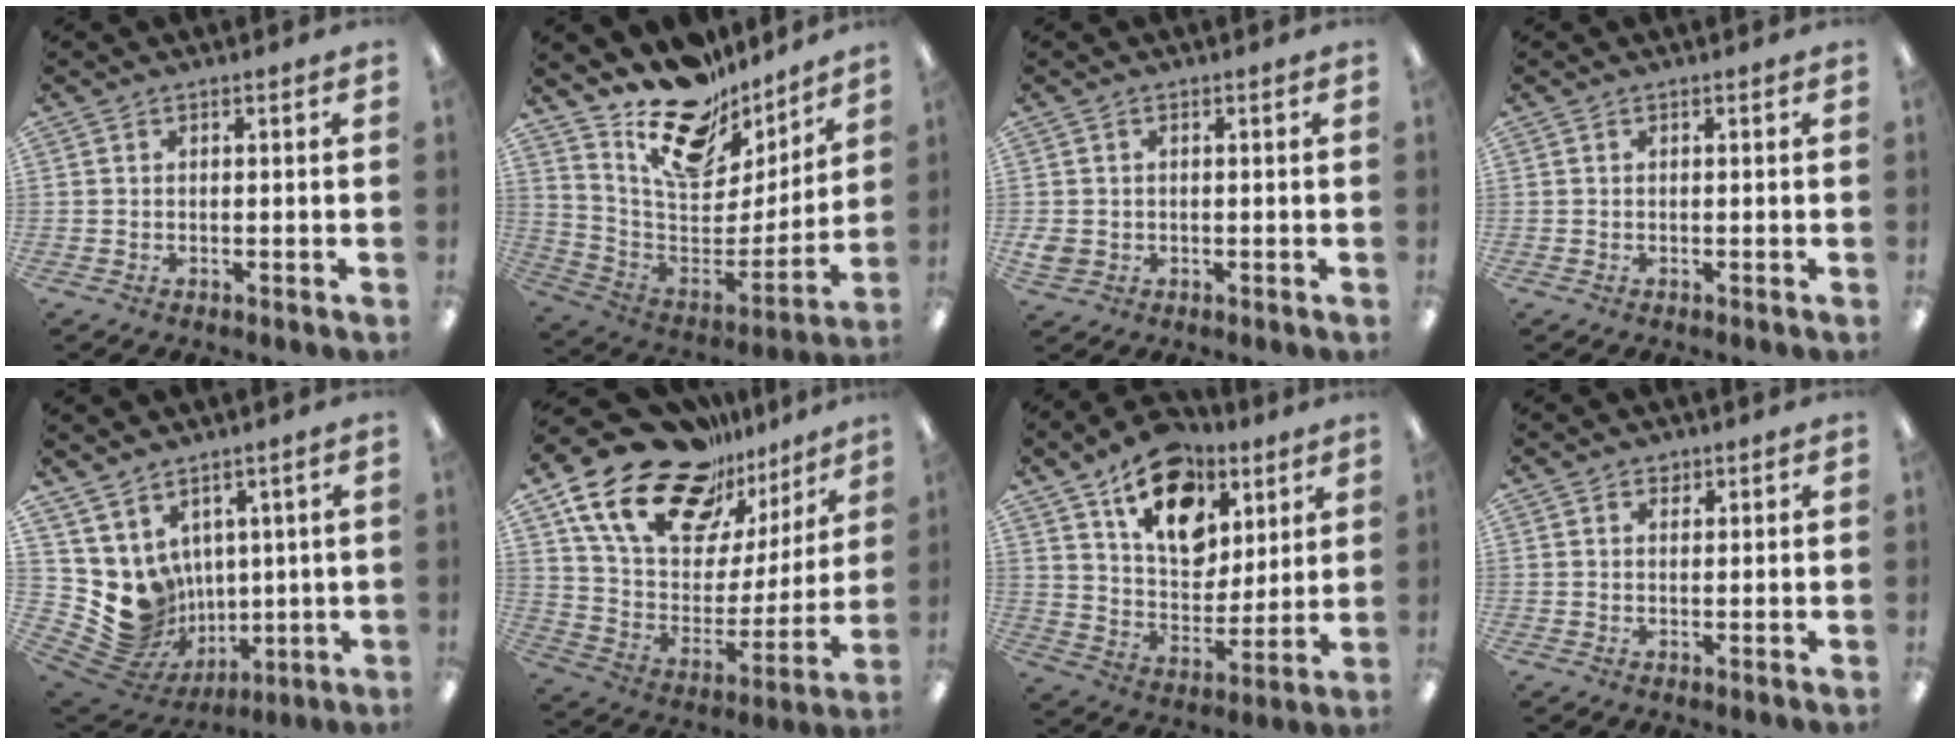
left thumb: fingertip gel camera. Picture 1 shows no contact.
{"total": 19.2, "force": [14.4, 9.2, 8.8], "torque": [-0.139, -0.106, 0.253]}
{"total": 2.8, "force": [-0.3, 2.4, 1.3], "torque": [-0.030, 0.003, -0.006]}
{"total": 0.0}
{"total": 10.2, "force": [1.1, 9.9, 2.5], "torque": [-0.087, -0.044, 0.036]}
{"total": 24.0, "force": [16.8, 12.5, 11.7], "torque": [-0.203, -0.109, 0.302]}
{"total": 18.6, "force": [10.4, 11.8, 9.9], "torque": [-0.150, -0.045, 0.187]}
{"total": 1.3, "force": [1.0, 0.7, 0.2], "torque": [0.003, -0.003, 0.018]}